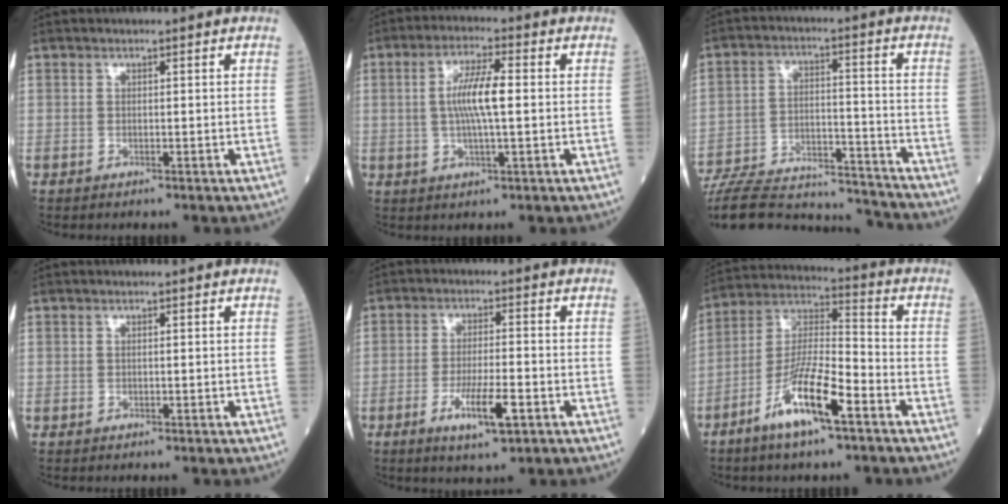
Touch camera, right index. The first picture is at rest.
{"total": 7.2, "force": [0.4, 0.9, 7.1], "torque": [-0.139, 0.005, 0.005]}
{"total": 21.5, "force": [-20.4, 3.7, 5.9], "torque": [-0.131, 0.007, -0.317]}
{"total": 0.0}
{"total": 7.0, "force": [-2.9, 1.0, 6.3], "torque": [-0.113, -0.010, -0.047]}
{"total": 12.7, "force": [-6.5, 1.9, 10.7], "torque": [-0.210, -0.007, -0.125]}